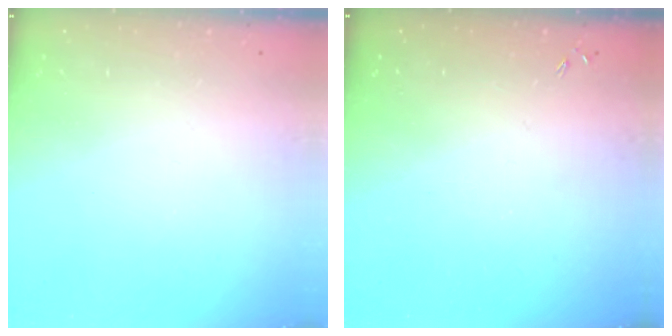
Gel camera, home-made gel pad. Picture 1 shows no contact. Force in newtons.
{"total": 0.0}